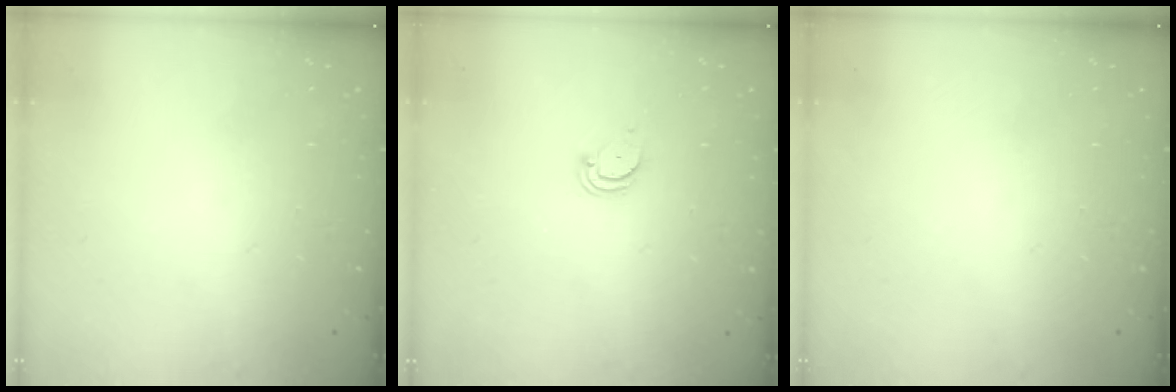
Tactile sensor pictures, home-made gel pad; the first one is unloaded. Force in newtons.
{"total": 2.1, "press": 2.1, "slide": 0.2}
{"total": 0.0}